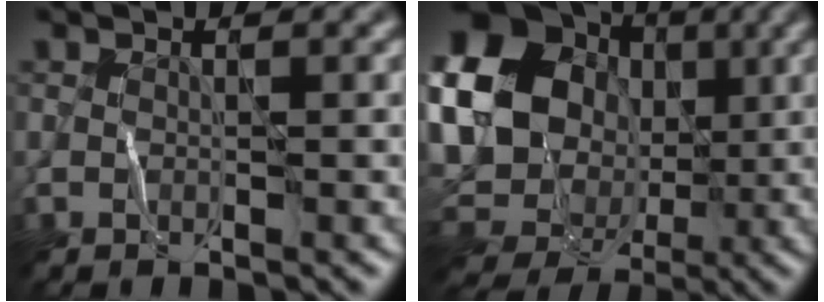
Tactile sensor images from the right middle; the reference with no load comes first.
{"total": 22.2, "force": [2.8, 19.6, 10.0], "torque": [-0.238, 0.026, 0.015]}